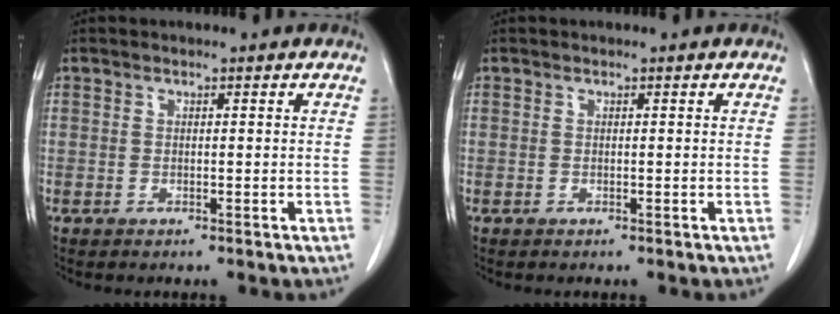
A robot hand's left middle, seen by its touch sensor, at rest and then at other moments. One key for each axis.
{"total": 0.0}